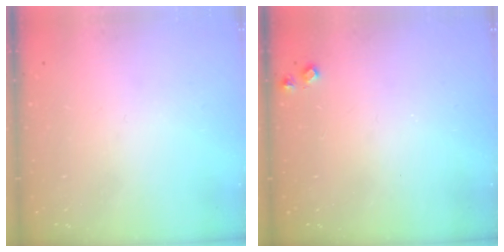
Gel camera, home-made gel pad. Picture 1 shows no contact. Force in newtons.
{"total": 5.7, "press": 5.7, "slide": 0.8}